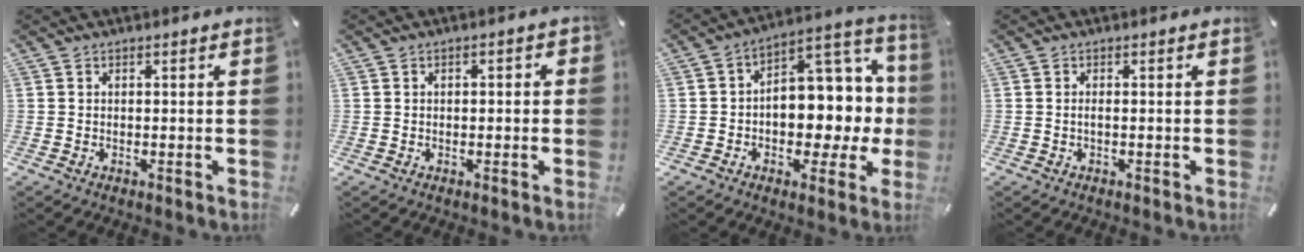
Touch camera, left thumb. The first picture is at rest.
{"total": 1.5, "force": [-0.4, 0.9, 1.1], "torque": [-0.018, 0.005, -0.008]}
{"total": 12.1, "force": [1.1, 9.0, 8.0], "torque": [-0.075, -0.034, 0.024]}
{"total": 0.8, "force": [-0.2, 0.1, 0.8], "torque": [-0.016, -0.002, -0.003]}